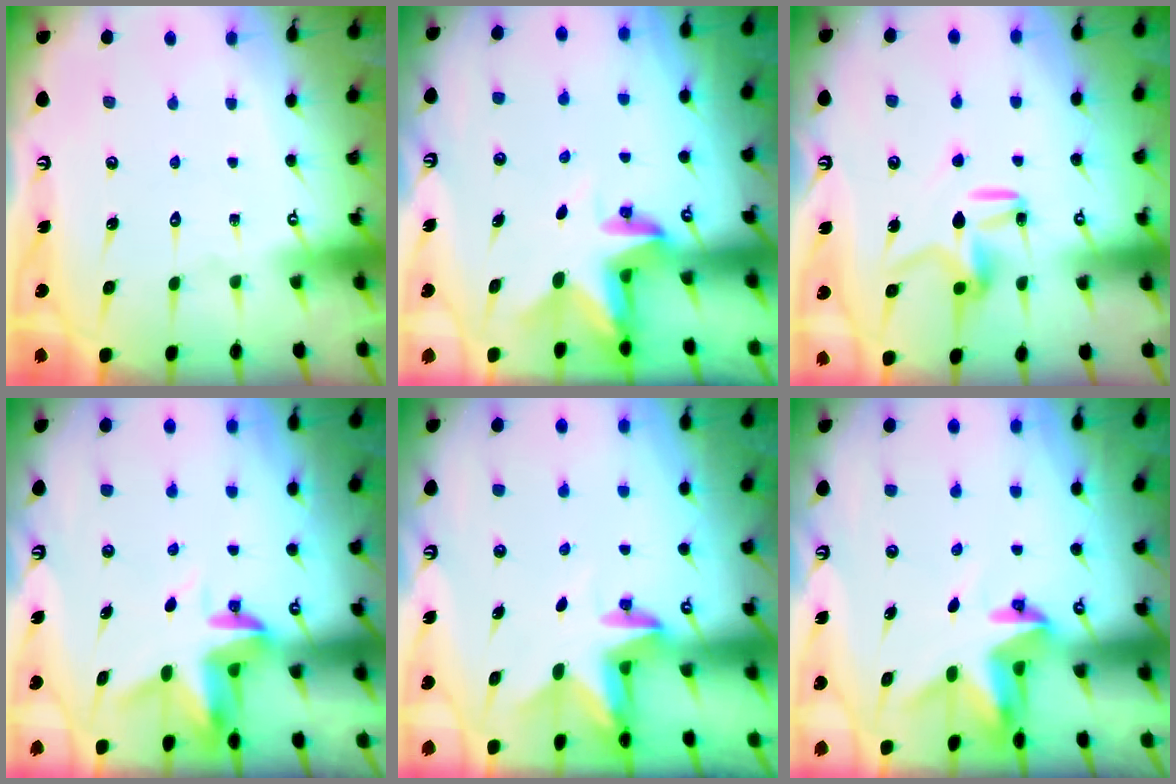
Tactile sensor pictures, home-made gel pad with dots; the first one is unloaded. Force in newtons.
{"total": 2.8, "press": 2.8, "slide": 0.2}
{"total": 9.5, "press": 9.4, "slide": 0.9}
{"total": 3.1, "press": 3.1, "slide": 0.2}
{"total": 2.5, "press": 2.5, "slide": 0.4}
{"total": 3.4, "press": 3.4, "slide": 0.1}